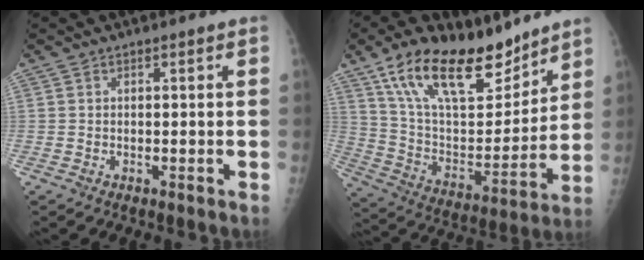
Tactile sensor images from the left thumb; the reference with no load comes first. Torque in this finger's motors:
{"motor_torque": [1.69, 1.67, 1.41, -1.36, 0.20]}